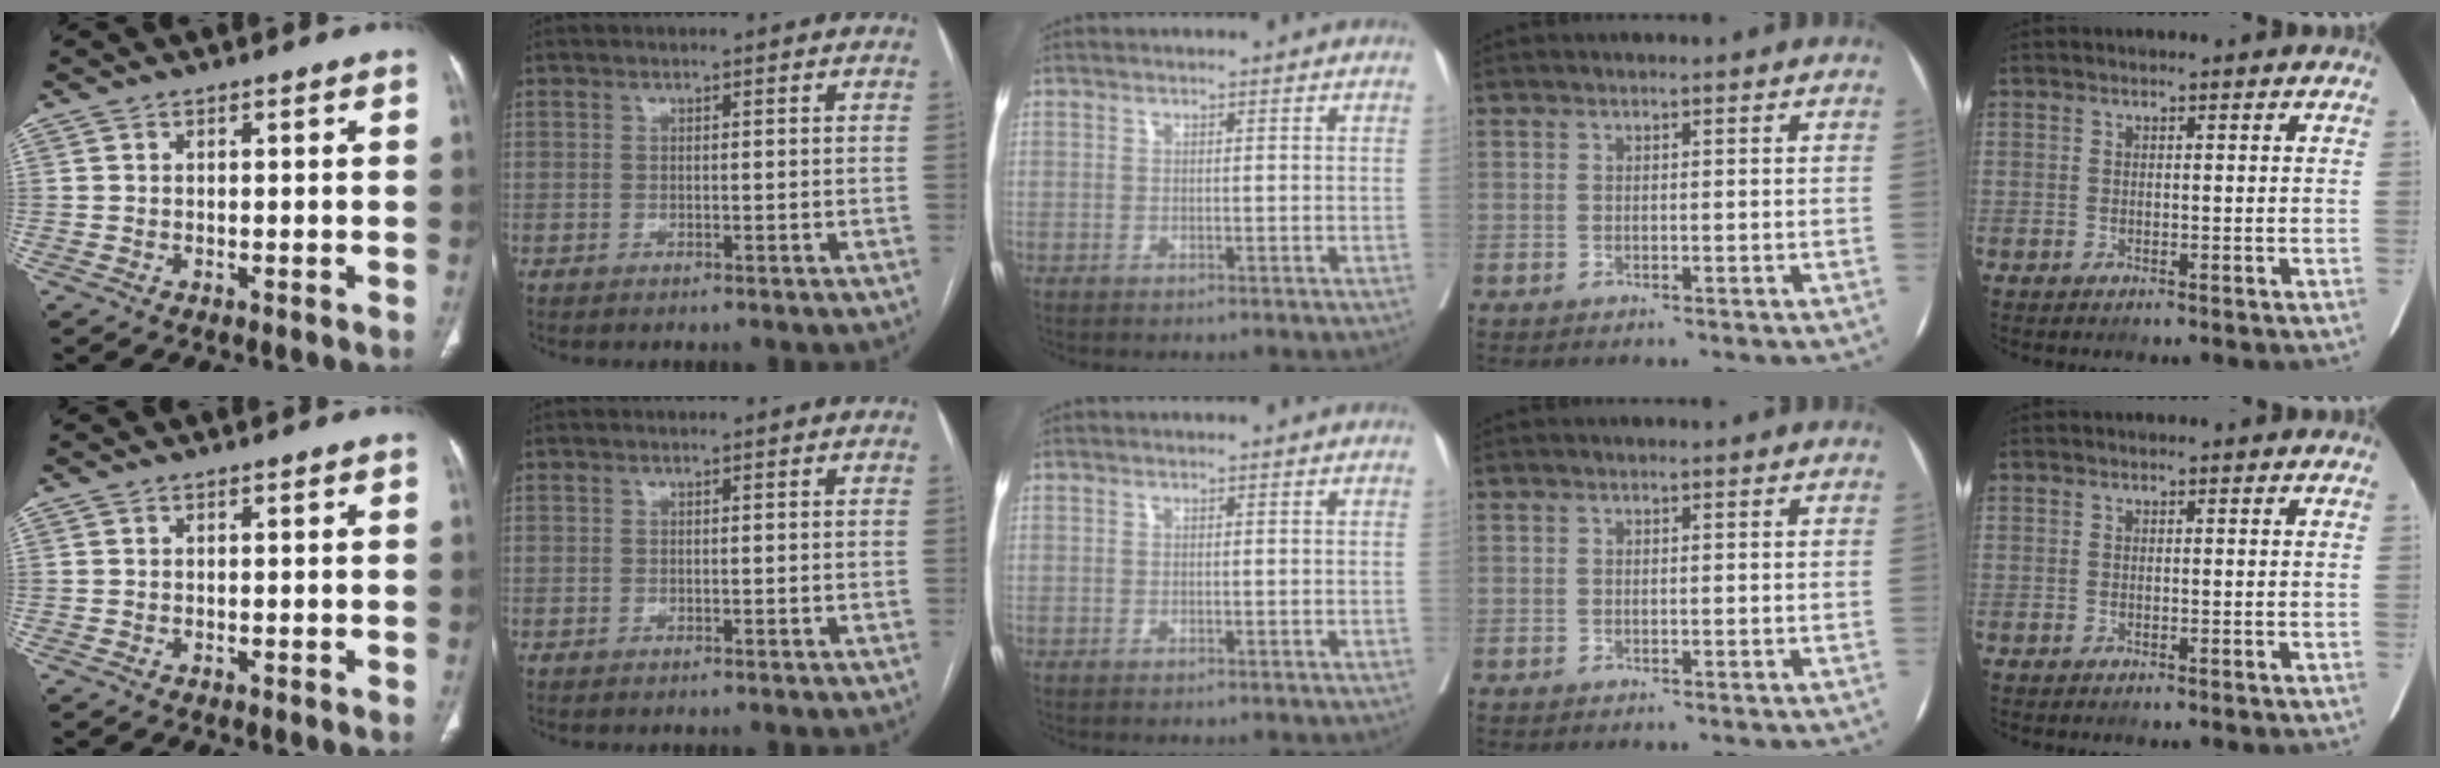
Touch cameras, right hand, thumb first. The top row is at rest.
{}